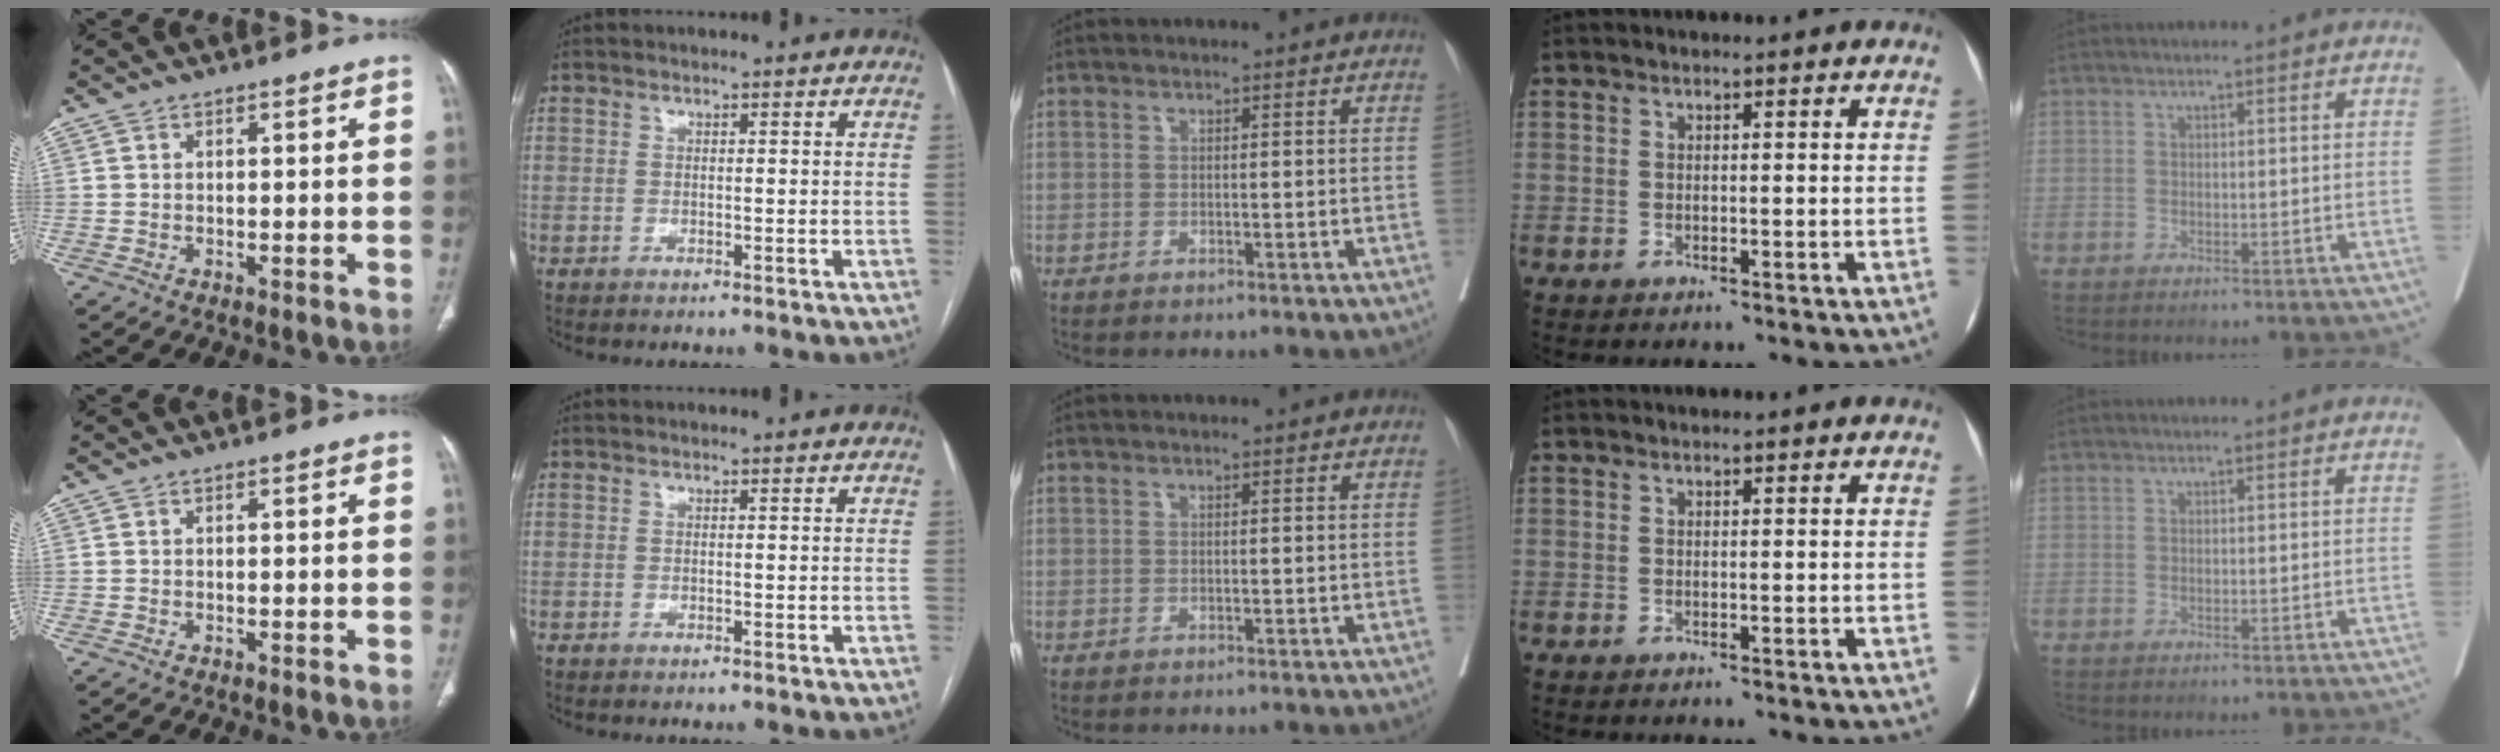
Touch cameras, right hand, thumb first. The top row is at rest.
{}